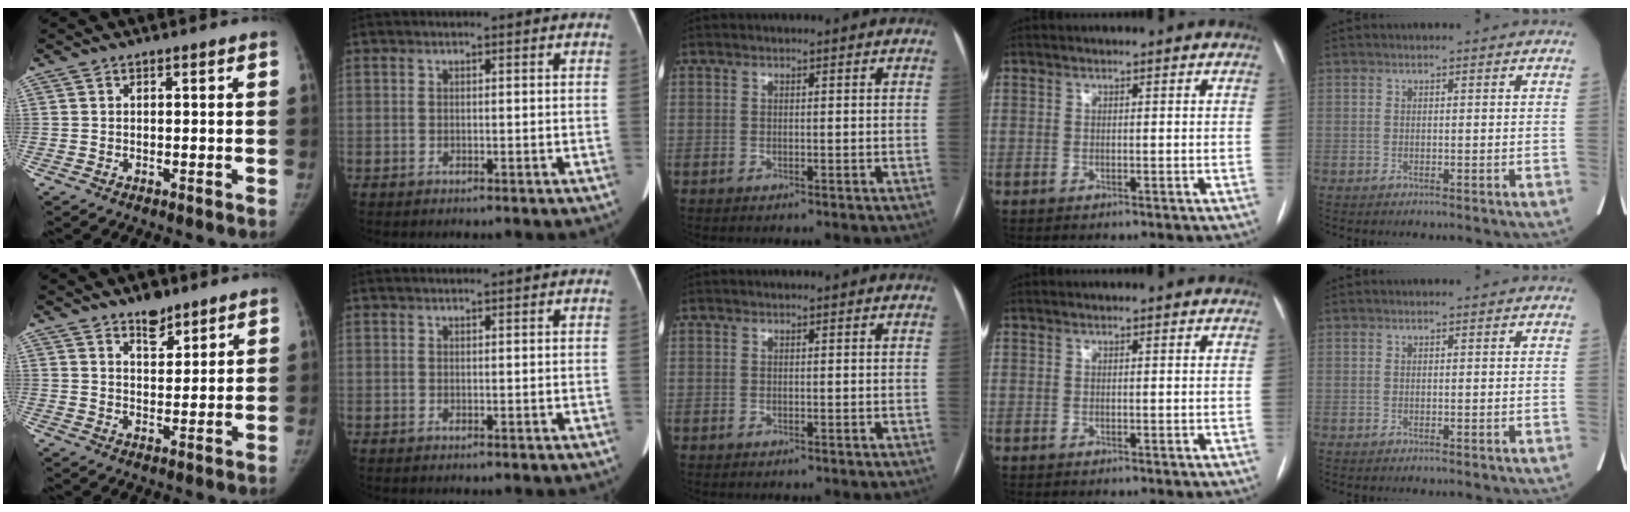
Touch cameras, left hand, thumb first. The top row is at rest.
{"thumb": {"total": 5.4, "force": [4.1, 2.5, 2.5], "torque": [-0.018, -0.030, 0.069]}, "index": {"total": 2.5, "force": [2.4, 0.1, 0.7], "torque": [-0.007, 0.028, 0.034]}}